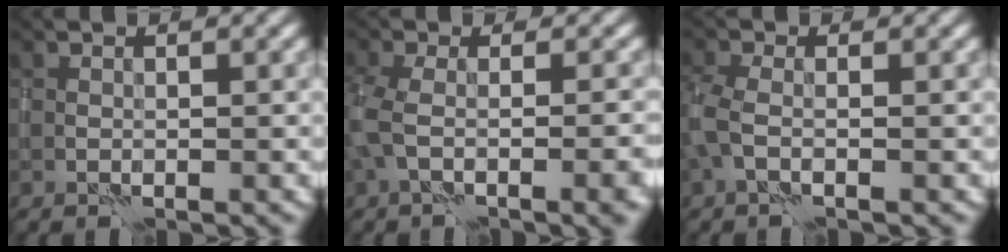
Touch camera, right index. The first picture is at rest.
{"total": 6.9, "force": [-2.0, 2.8, 6.0], "torque": [-0.109, -0.013, -0.028]}
{"total": 2.2, "force": [-0.4, 1.0, 2.0], "torque": [-0.056, 0.000, -0.015]}